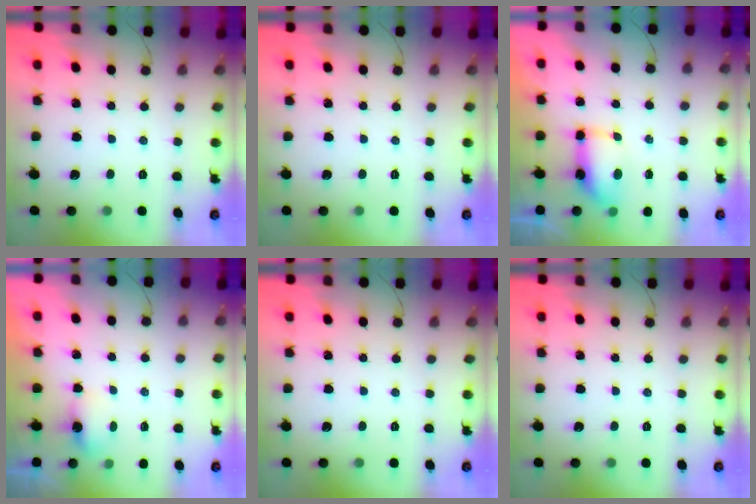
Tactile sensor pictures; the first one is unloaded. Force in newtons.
{"total": 0.0}
{"total": 7.3, "press": 7.3, "slide": 0.7}
{"total": 3.9, "press": 3.8, "slide": 1.0}
{"total": 0.0}
{"total": 0.0}